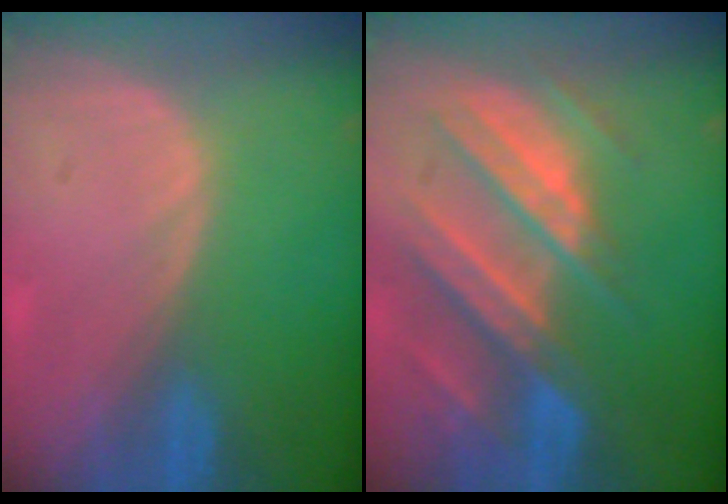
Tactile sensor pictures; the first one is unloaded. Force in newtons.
{"total": 10.4, "press": 9.2, "slide": 4.8}